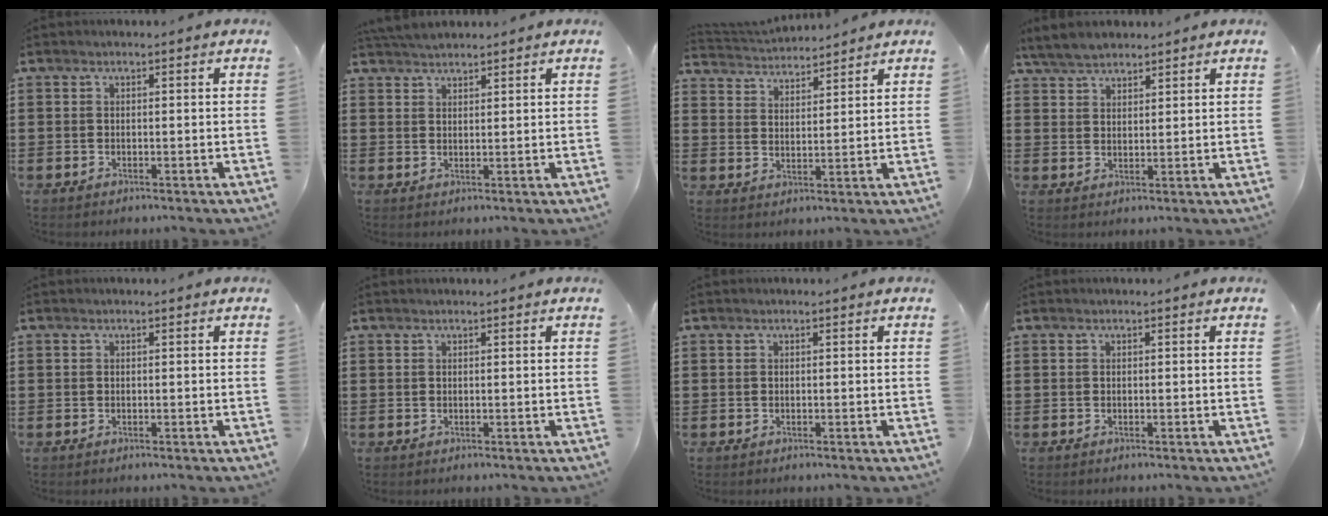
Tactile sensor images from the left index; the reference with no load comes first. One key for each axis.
{"total": 2.9, "fx": 2.8, "fy": 0.3, "fz": 0.7, "tx": -0.022, "ty": -0.001, "tz": 0.055}
{"total": 3.3, "fx": 3.3, "fy": 0.4, "fz": -0.1, "tx": -0.013, "ty": -0.015, "tz": 0.057}
{"total": 4.3, "fx": 3.9, "fy": 1.5, "fz": 1.1, "tx": -0.036, "ty": -0.001, "tz": 0.073}
{"total": 0.0}
{"total": 0.0}
{"total": 0.0}
{"total": 0.0}